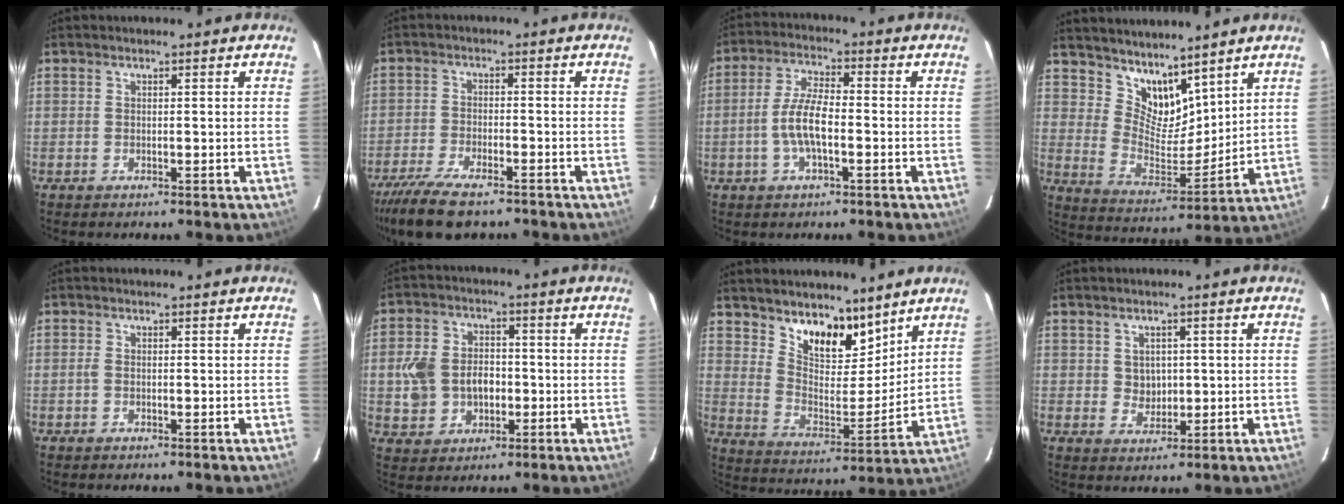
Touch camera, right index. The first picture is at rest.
{"total": 11.9, "force": [-9.5, 3.5, 6.3], "torque": [-0.151, -0.033, -0.169]}
{"total": 7.1, "force": [-1.9, 2.2, 6.5], "torque": [-0.132, 0.005, -0.037]}
{"total": 10.7, "force": [8.6, 4.9, 4.1], "torque": [-0.073, -0.007, 0.170]}
{"total": 0.7, "force": [-0.1, 0.3, 0.6], "torque": [-0.013, 0.001, -0.004]}
{"total": 10.3, "force": [-1.0, 8.6, 5.6], "torque": [-0.136, 0.021, -0.005]}
{"total": 12.5, "force": [9.5, 5.7, 5.8], "torque": [-0.095, -0.002, 0.169]}
{"total": 3.2, "force": [0.6, 3.0, 1.0], "torque": [-0.013, 0.003, 0.017]}